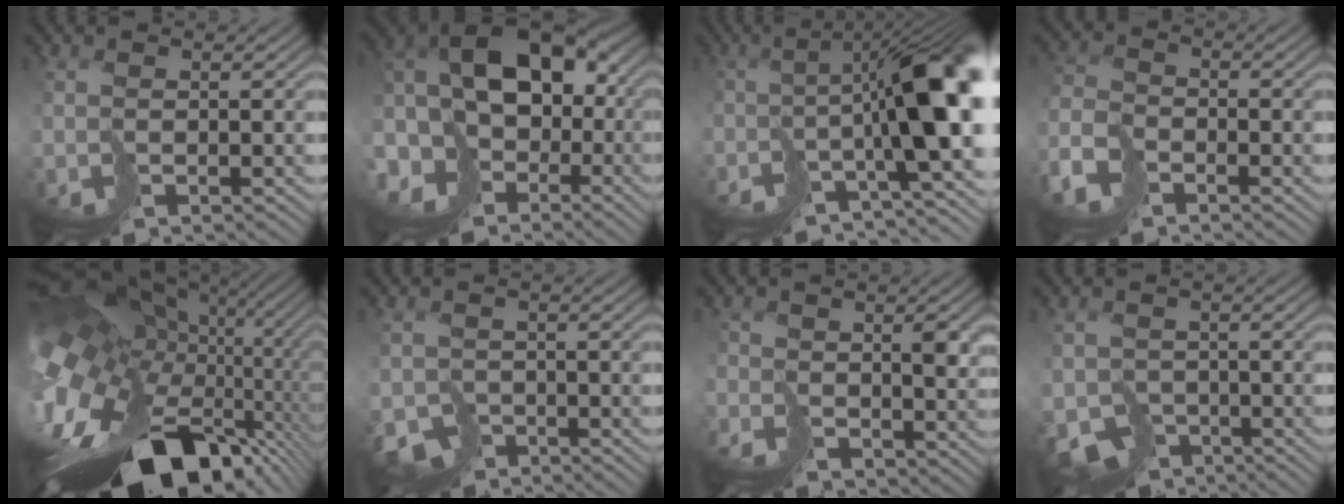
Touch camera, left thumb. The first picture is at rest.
{"total": 17.0, "force": [-1.6, 11.8, 12.1], "torque": [-0.248, -0.013, -0.015]}
{"total": 12.1, "force": [-3.3, 3.8, 11.0], "torque": [-0.150, -0.013, -0.047]}
{"total": 5.0, "force": [-4.0, 2.0, 2.2], "torque": [-0.057, -0.007, -0.086]}
{"total": 18.2, "force": [-2.5, 10.6, 14.6], "torque": [-0.294, -0.018, -0.027]}
{"total": 3.8, "force": [-2.7, 2.4, 1.2], "torque": [-0.019, -0.015, -0.049]}
{"total": 2.2, "force": [0.2, 2.0, 0.8], "torque": [-0.007, -0.006, 0.003]}
{"total": 5.1, "force": [-3.2, 3.4, 2.0], "torque": [-0.037, -0.022, -0.054]}